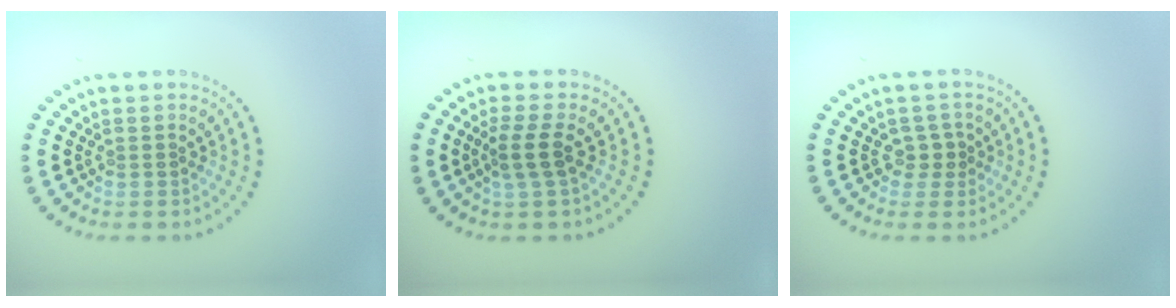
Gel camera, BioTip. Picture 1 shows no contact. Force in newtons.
{"total": 2.4, "press": 1.9, "slide": 1.5}
{"total": 1.5, "press": 1.2, "slide": 0.9}